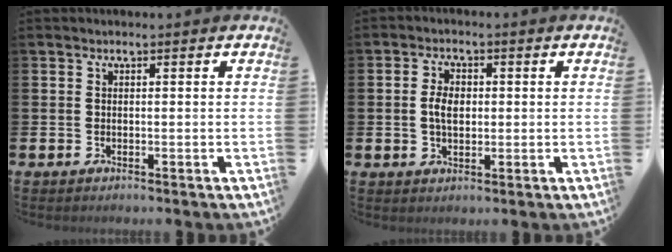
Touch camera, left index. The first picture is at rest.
{"total": 3.5, "force": [0.2, 2.2, 2.7], "torque": [-0.031, 0.001, -0.002]}